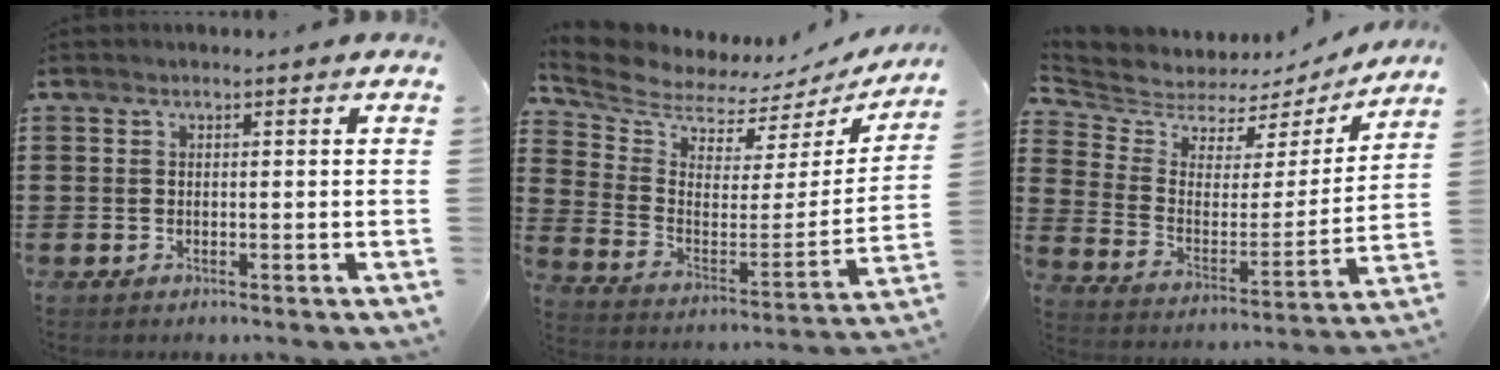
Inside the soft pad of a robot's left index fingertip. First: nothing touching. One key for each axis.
{"total": 5.7, "fx": 5.5, "fy": 1.5, "fz": 0.4, "tx": -0.048, "ty": -0.056, "tz": 0.091}
{"total": 5.0, "fx": 4.6, "fy": 2.0, "fz": 0.1, "tx": -0.039, "ty": -0.037, "tz": 0.074}